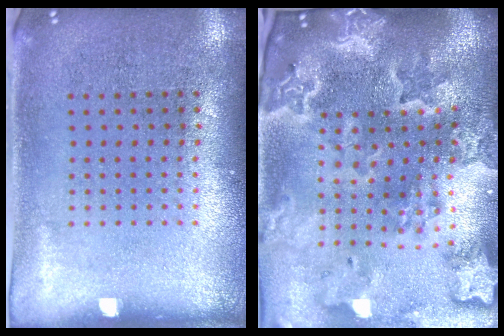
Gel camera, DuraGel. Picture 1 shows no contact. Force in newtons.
{"total": 4.5, "press": 3.7, "slide": 2.7}